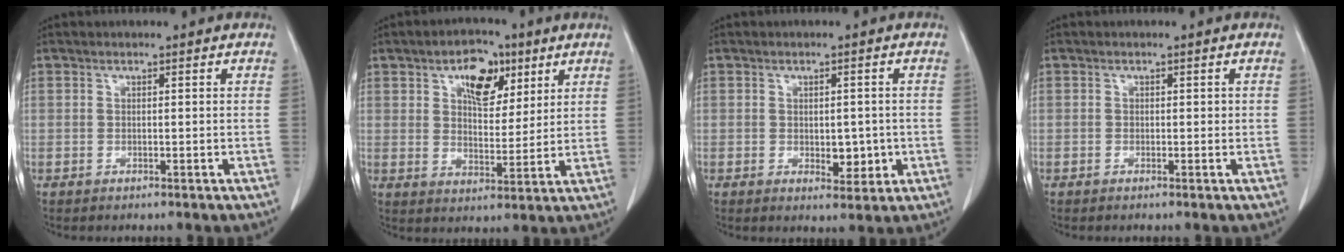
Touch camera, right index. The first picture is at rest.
{"total": 8.7, "force": [4.4, 4.7, 5.8], "torque": [-0.091, 0.015, 0.074]}
{"total": 3.8, "force": [-0.7, 2.2, 3.1], "torque": [-0.034, -0.002, -0.001]}
{"total": 0.6, "force": [-0.1, 0.5, 0.4], "torque": [-0.001, 0.002, -0.005]}